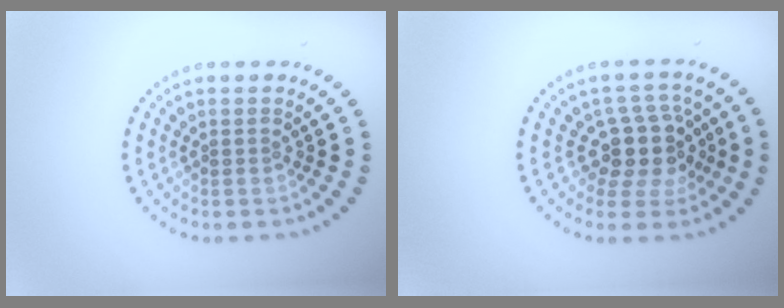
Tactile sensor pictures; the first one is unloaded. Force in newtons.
{"total": 4.0, "press": 3.3, "slide": 2.3}